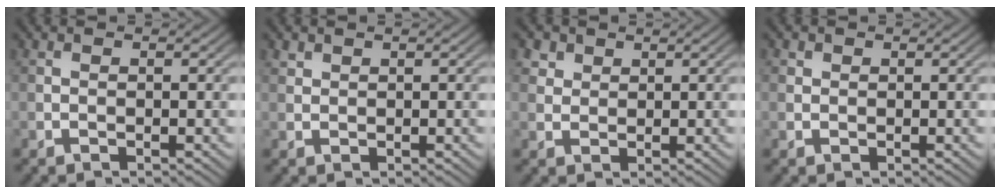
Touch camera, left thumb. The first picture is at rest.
{"total": 1.0, "force": [0.8, 0.6, 0.3], "torque": [-0.008, -0.001, 0.018]}
{"total": 2.9, "force": [1.9, 2.1, 0.9], "torque": [-0.030, -0.005, 0.046]}
{"total": 1.3, "force": [0.6, 1.2, 0.3], "torque": [-0.006, -0.002, 0.009]}